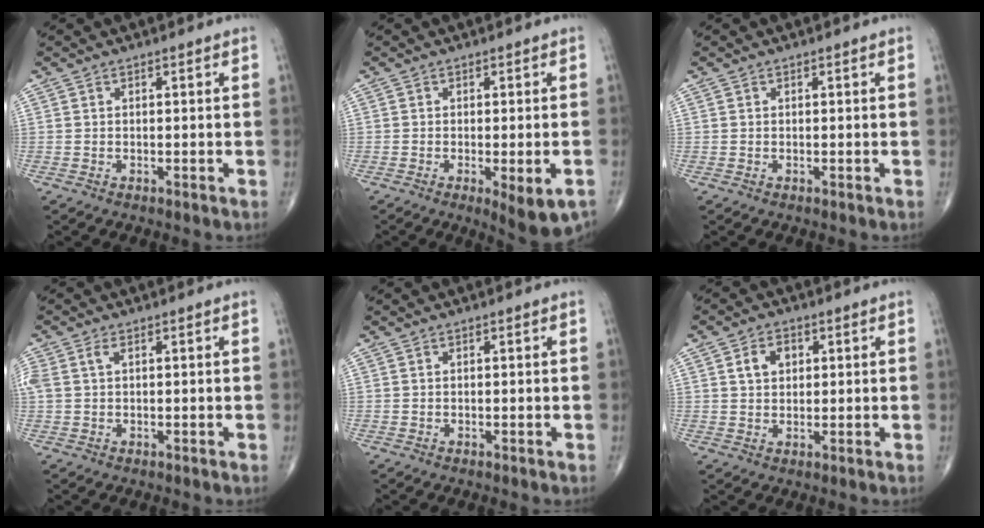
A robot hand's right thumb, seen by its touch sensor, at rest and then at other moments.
{"total": 7.0, "force": [-3.1, 1.9, 6.0], "torque": [-0.073, -0.003, -0.038]}
{"total": 0.0}
{"total": 3.2, "force": [0.9, 1.8, 2.5], "torque": [-0.080, 0.020, 0.023]}
{"total": 0.0}
{"total": 4.5, "force": [1.4, 3.2, 2.8], "torque": [-0.033, 0.001, 0.022]}